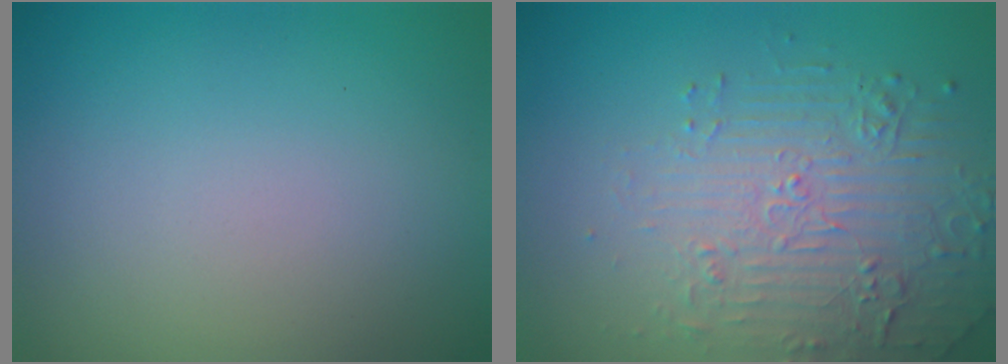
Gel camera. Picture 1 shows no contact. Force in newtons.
{"total": 4.8, "press": 3.7, "slide": 3.1}